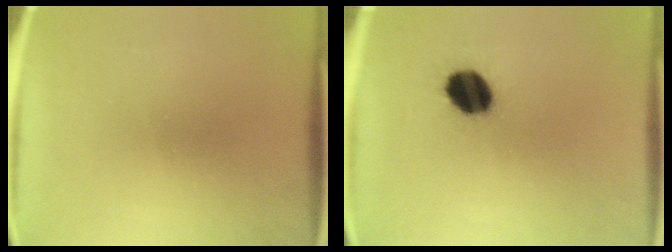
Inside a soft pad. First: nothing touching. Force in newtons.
{"total": 10.2}